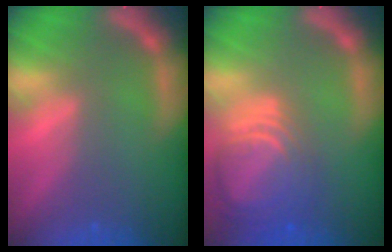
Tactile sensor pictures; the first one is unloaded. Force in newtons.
{"total": 9.0}